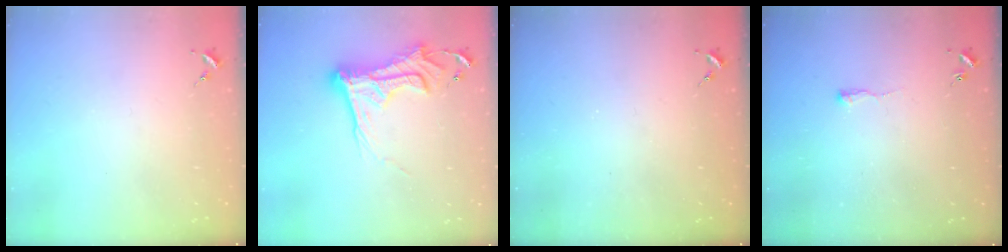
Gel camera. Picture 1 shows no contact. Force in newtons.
{"total": 17.0, "press": 17.0, "slide": 1.2}
{"total": 0.0}
{"total": 2.8, "press": 2.7, "slide": 0.6}